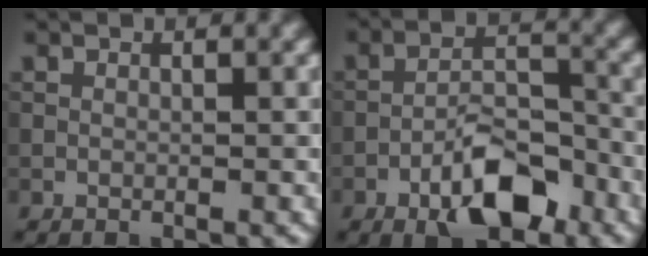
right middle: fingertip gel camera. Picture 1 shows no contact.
{"total": 6.7, "force": [-3.8, 2.7, 4.9], "torque": [-0.076, 0.008, -0.067]}